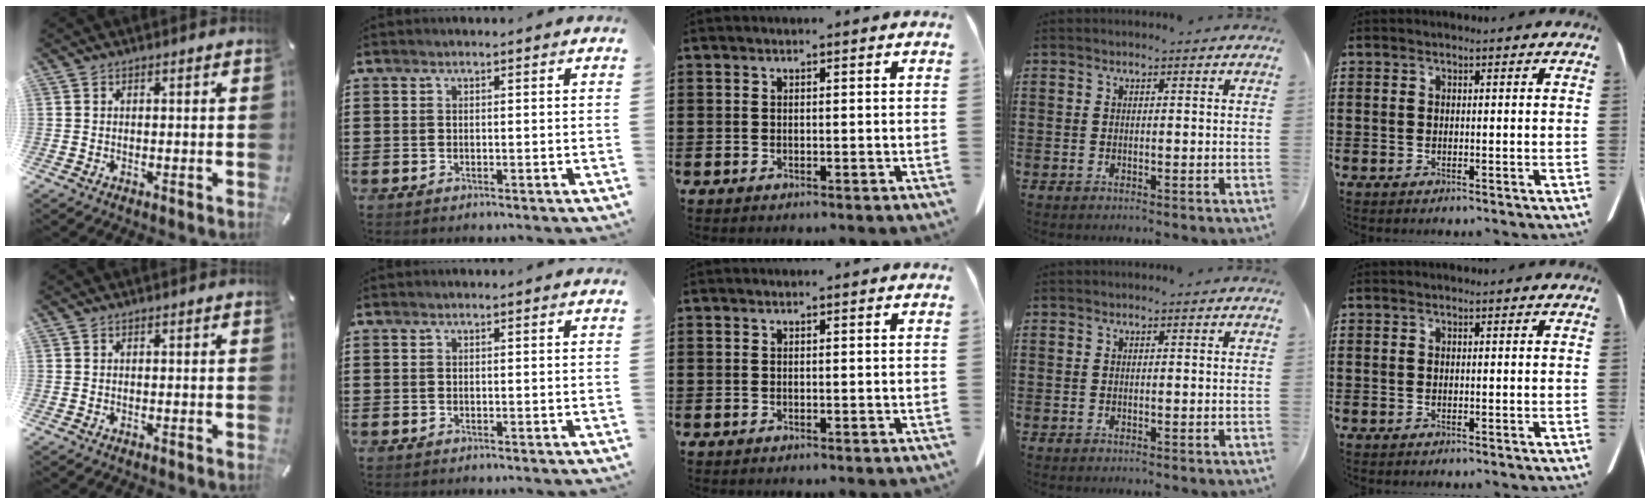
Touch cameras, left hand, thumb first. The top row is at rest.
{}